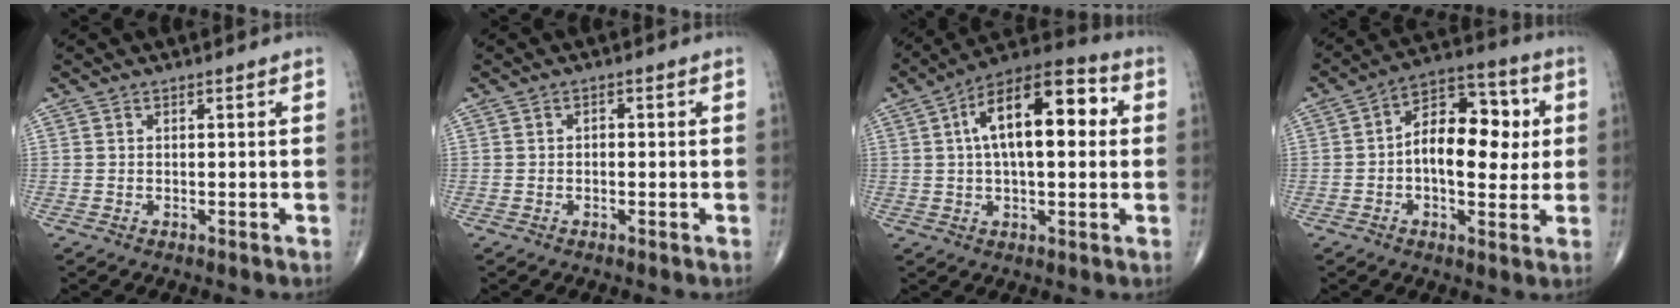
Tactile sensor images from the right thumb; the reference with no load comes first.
{"total": 1.1, "force": [0.0, 0.7, 0.8], "torque": [-0.011, 0.004, -0.003]}
{"total": 17.6, "force": [3.3, 8.0, 15.3], "torque": [-0.227, 0.030, 0.043]}
{"total": 15.0, "force": [0.9, 8.4, 12.4], "torque": [-0.160, 0.025, 0.004]}